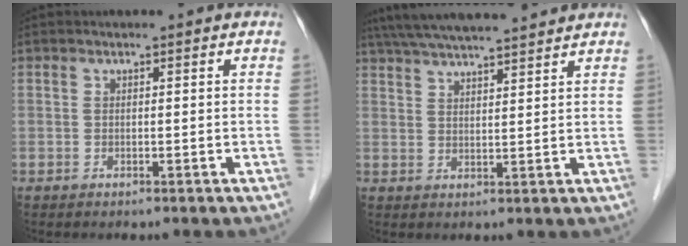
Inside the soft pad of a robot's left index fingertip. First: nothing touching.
{"total": 14.0, "force": [12.6, 1.0, 6.2], "torque": [-0.113, 0.038, 0.194]}